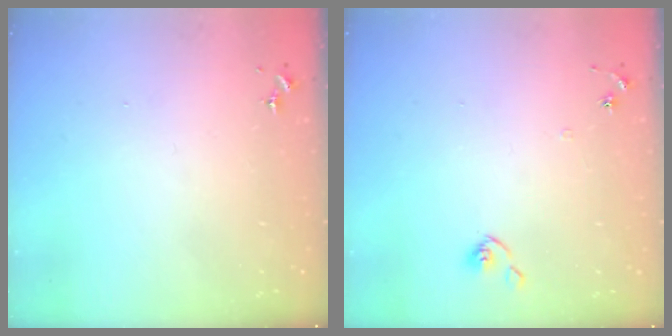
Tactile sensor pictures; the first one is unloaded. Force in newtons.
{"total": 6.1, "press": 6.1, "slide": 0.5}